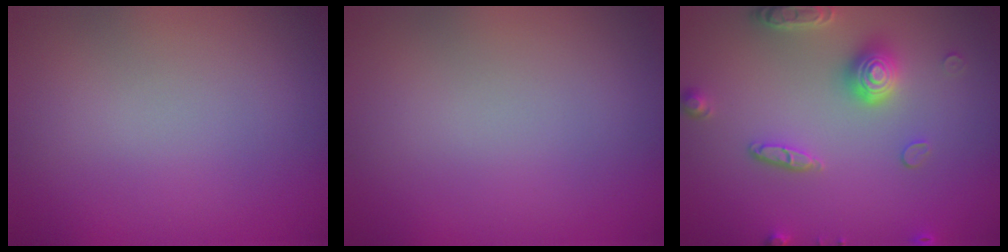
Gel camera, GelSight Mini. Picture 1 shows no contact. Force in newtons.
{"total": 0.0}
{"total": 4.1, "press": 3.5, "slide": 2.1}